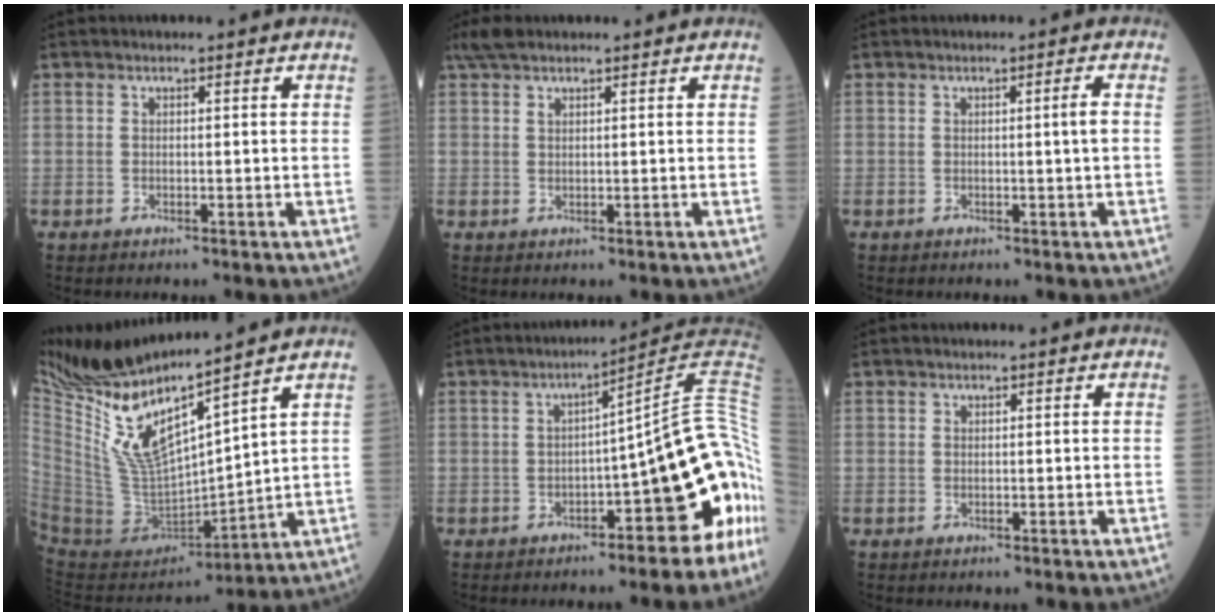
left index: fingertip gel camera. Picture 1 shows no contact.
{"total": 2.7, "force": [2.2, 1.0, 1.3], "torque": [-0.029, 0.017, 0.046]}
{"total": 1.5, "force": [0.0, -0.5, 1.5], "torque": [-0.023, -0.002, 0.000]}
{"total": 16.9, "force": [12.3, 2.0, 11.4], "torque": [-0.224, -0.014, 0.247]}
{"total": 13.8, "force": [-4.2, 1.9, 13.0], "torque": [-0.127, 0.034, -0.056]}
{"total": 0.0}